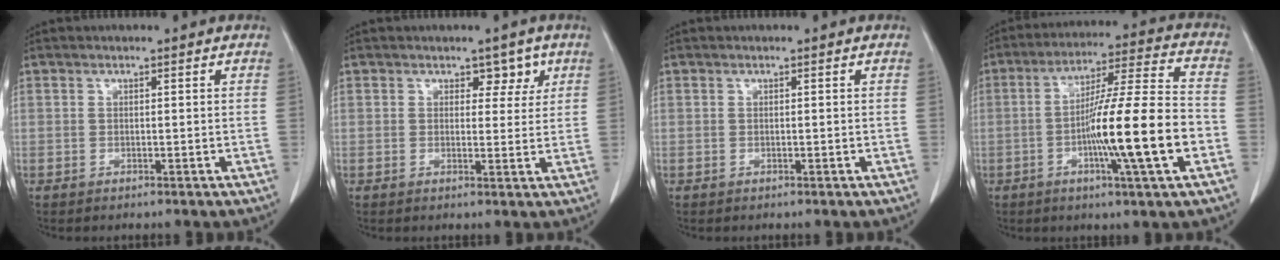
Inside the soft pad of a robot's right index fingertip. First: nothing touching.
{"total": 3.0, "force": [1.7, 1.9, 1.6], "torque": [-0.008, 0.003, 0.021]}
{"total": 0.0}
{"total": 16.2, "force": [-4.2, -0.2, 15.6], "torque": [-0.259, -0.003, -0.073]}